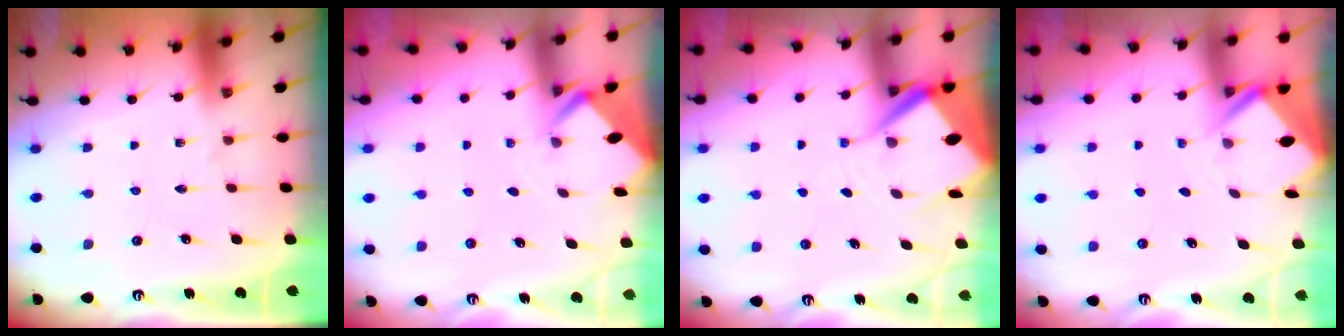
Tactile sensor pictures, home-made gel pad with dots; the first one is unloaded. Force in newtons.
{"total": 2.2, "press": 2.2, "slide": 0.2}
{"total": 7.5, "press": 7.5, "slide": 0.7}
{"total": 2.4, "press": 2.4, "slide": 0.1}